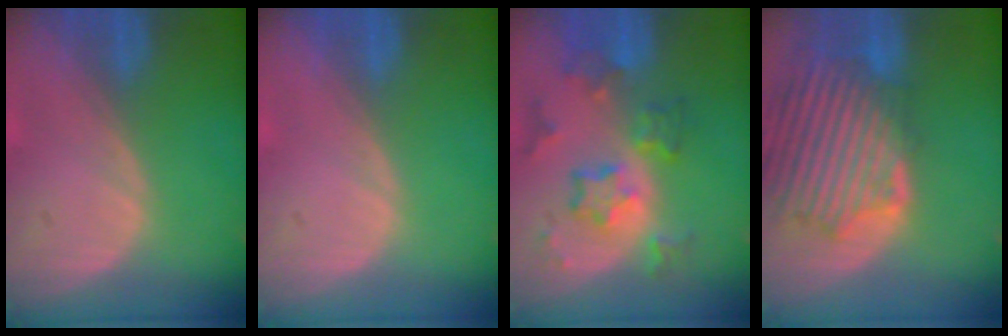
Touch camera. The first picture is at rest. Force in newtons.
{"total": 0.0}
{"total": 8.3, "press": 7.3, "slide": 3.9}
{"total": 13.1, "press": 11.4, "slide": 6.4}